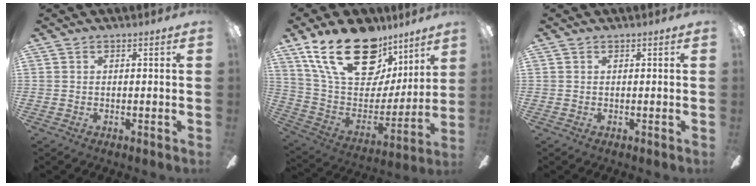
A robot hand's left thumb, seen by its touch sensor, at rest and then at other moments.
{"total": 26.0, "force": [15.9, 14.1, 15.1], "torque": [-0.266, -0.089, 0.289]}
{"total": 0.0}